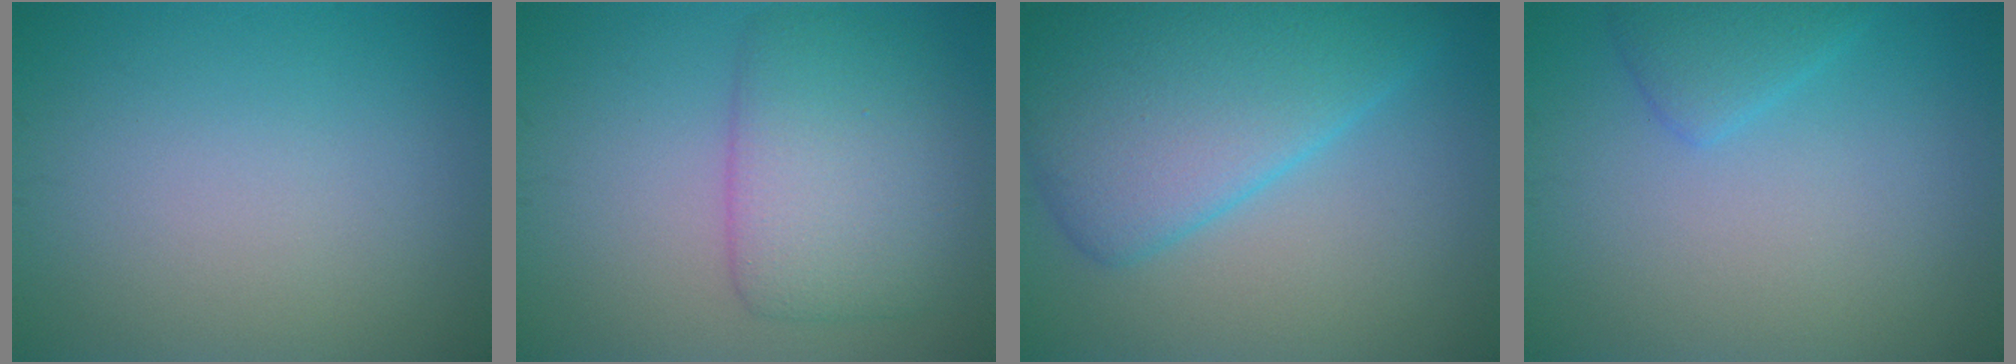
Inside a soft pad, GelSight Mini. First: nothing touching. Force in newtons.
{"total": 5.7, "press": 5.7, "slide": 0.2}
{"total": 8.7, "press": 8.7, "slide": 0.3}
{"total": 2.0, "press": 2.0, "slide": 0.1}